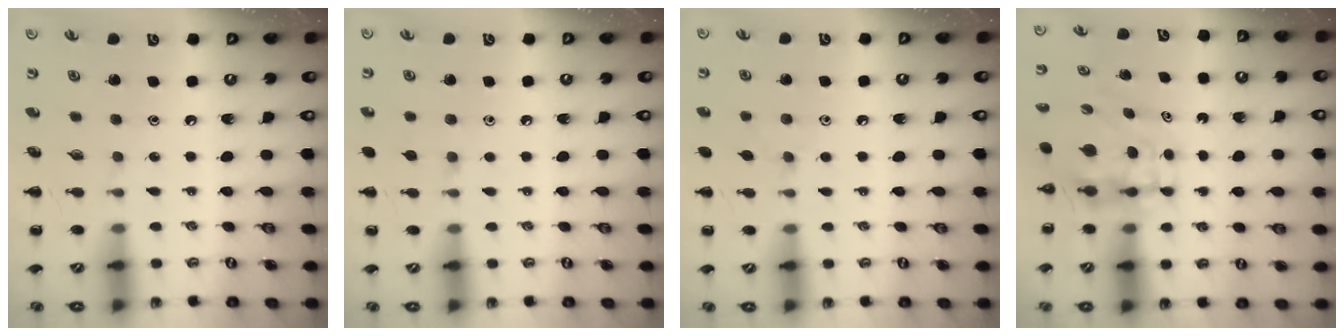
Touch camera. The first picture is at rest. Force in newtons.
{"total": 3.9, "press": 3.7, "slide": 1.3}
{"total": 3.2, "press": 3.0, "slide": 1.3}
{"total": 5.3, "press": 5.3, "slide": 0.7}